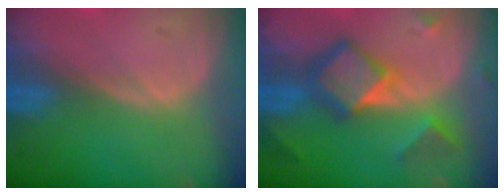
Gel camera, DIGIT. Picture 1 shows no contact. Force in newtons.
{"total": 7.9, "press": 7.9, "slide": 0.4}